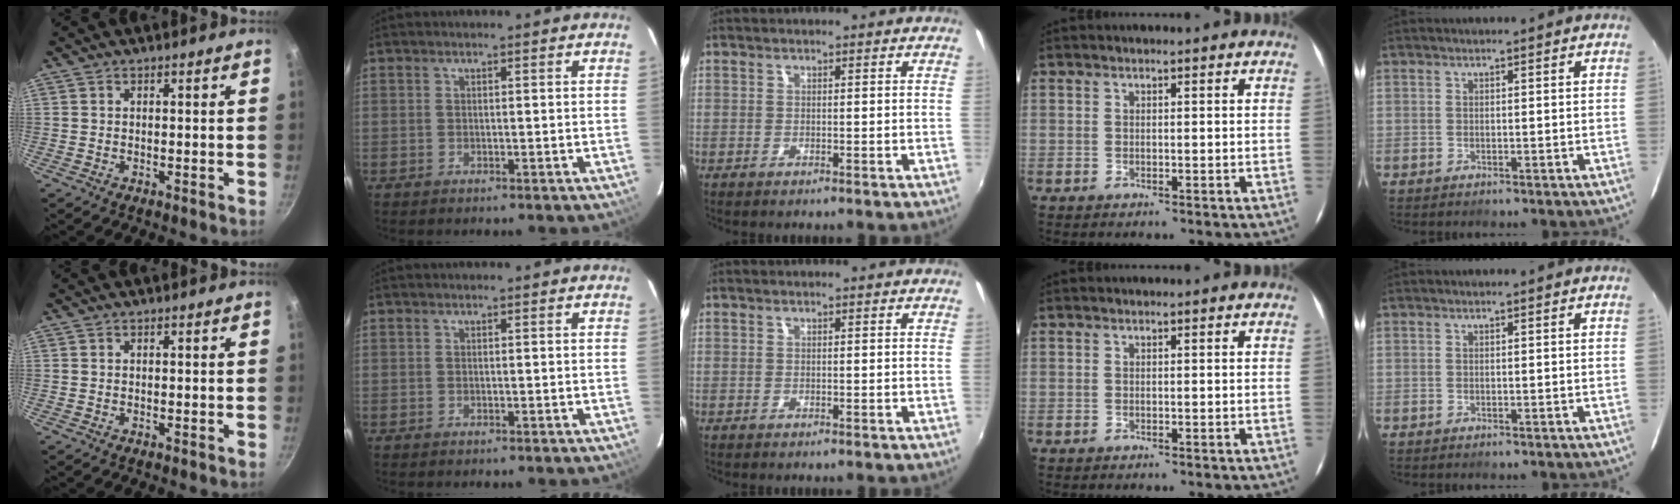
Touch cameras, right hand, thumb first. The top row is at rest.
{}